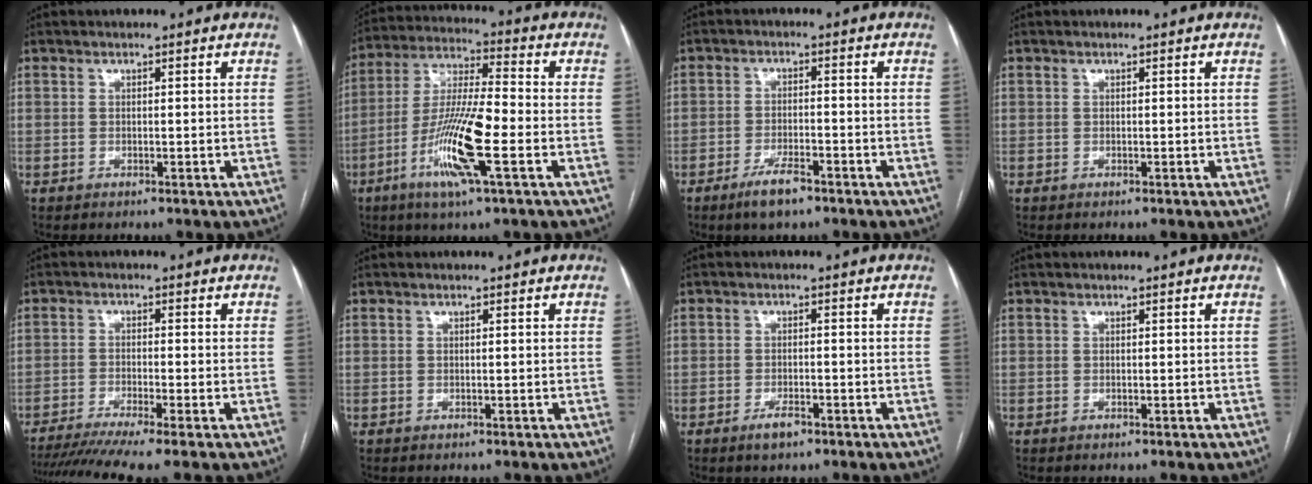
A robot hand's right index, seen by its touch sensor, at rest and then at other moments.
{"total": 14.1, "force": [-4.9, 1.0, 13.2], "torque": [-0.264, -0.010, -0.096]}
{"total": 4.9, "force": [-3.4, 1.4, 3.3], "torque": [-0.065, -0.003, -0.058]}
{"total": 0.0}
{"total": 9.8, "force": [-7.9, -1.1, 5.7], "torque": [-0.083, -0.018, -0.125]}
{"total": 0.0}
{"total": 2.5, "force": [-1.7, 0.9, 1.7], "torque": [-0.029, 0.001, -0.027]}
{"total": 0.0}